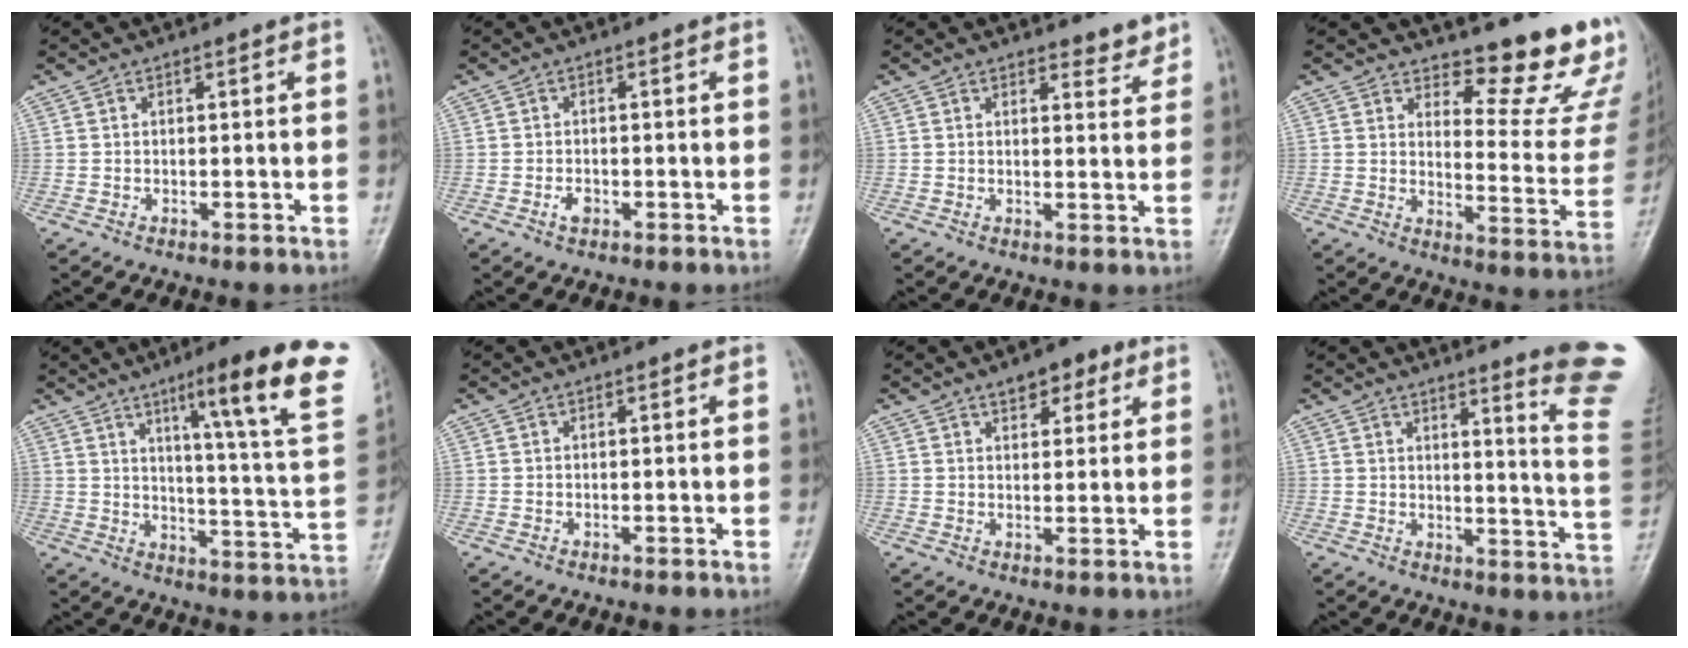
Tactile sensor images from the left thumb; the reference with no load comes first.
{"total": 1.5, "force": [-0.6, 0.9, 1.0], "torque": [-0.018, 0.003, -0.011]}
{"total": 3.1, "force": [2.8, 1.2, 0.8], "torque": [0.006, -0.023, 0.033]}
{"total": 15.3, "force": [13.1, 4.3, 6.7], "torque": [-0.039, -0.143, 0.154]}
{"total": 21.7, "force": [11.9, 1.8, 18.1], "torque": [-0.229, -0.048, 0.161]}
{"total": 0.0}
{"total": 5.5, "force": [3.3, 2.8, 3.4], "torque": [-0.021, -0.013, 0.043]}
{"total": 14.6, "force": [11.3, -0.2, 9.2], "torque": [-0.097, -0.116, 0.126]}